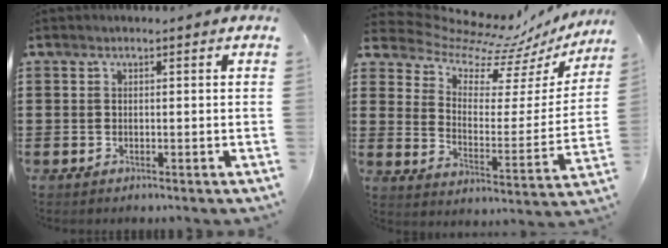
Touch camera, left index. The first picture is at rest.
{"total": 8.9, "force": [8.1, 2.7, 2.6], "torque": [-0.078, -0.069, 0.135]}